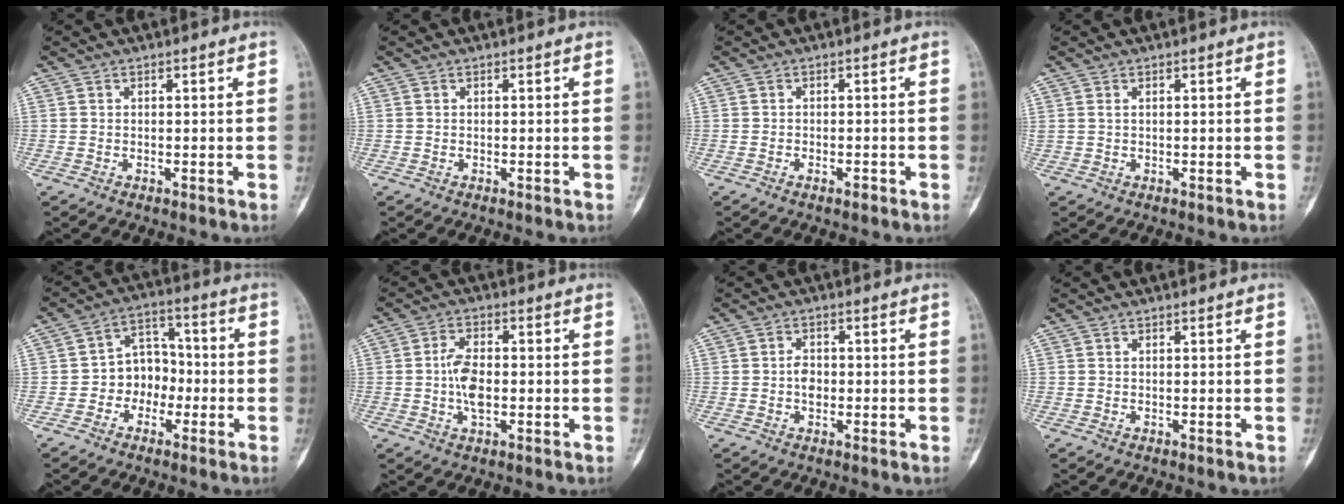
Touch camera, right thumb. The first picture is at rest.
{"total": 0.0}
{"total": 1.2, "force": [-0.8, 0.5, 0.7], "torque": [-0.013, 0.007, -0.013]}
{"total": 0.6, "force": [0.3, 0.3, 0.5], "torque": [-0.011, 0.006, 0.009]}
{"total": 8.3, "force": [-2.2, 6.6, 4.4], "torque": [-0.023, 0.041, -0.052]}
{"total": 6.3, "force": [-0.5, 3.3, 5.3], "torque": [-0.098, 0.009, -0.013]}
{"total": 2.8, "force": [-0.3, 2.0, 1.8], "torque": [-0.018, 0.006, -0.011]}
{"total": 0.0}